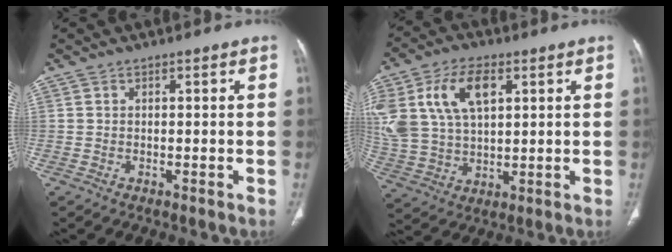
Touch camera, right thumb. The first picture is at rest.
{"total": 18.1, "force": [6.3, 11.0, 13.0], "torque": [-0.273, -0.003, 0.124]}